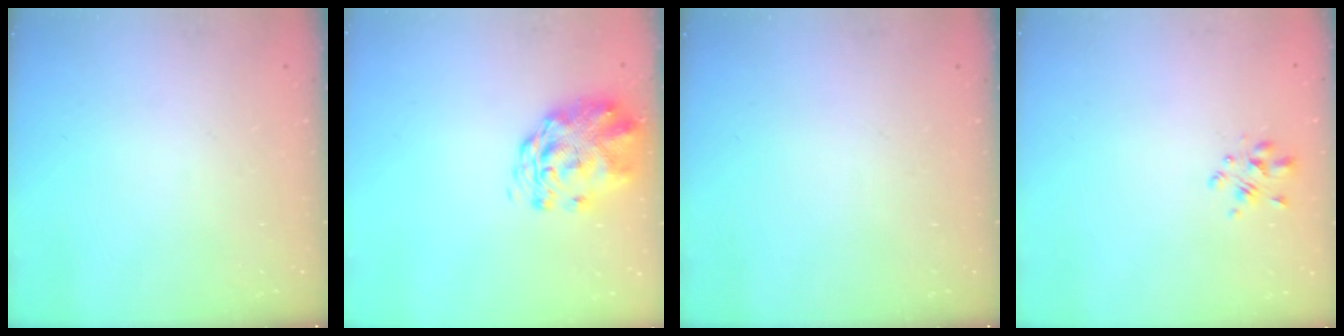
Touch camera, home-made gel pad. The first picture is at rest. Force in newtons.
{"total": 2.9, "press": 2.7, "slide": 1.1}
{"total": 0.0}
{"total": 2.3, "press": 2.2, "slide": 0.7}